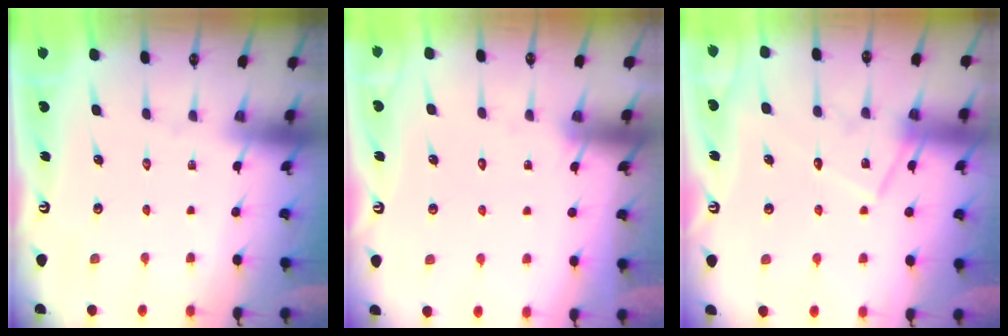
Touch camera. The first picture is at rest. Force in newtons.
{"total": 2.0, "press": 2.0, "slide": 0.0}
{"total": 13.2, "press": 13.2, "slide": 0.8}